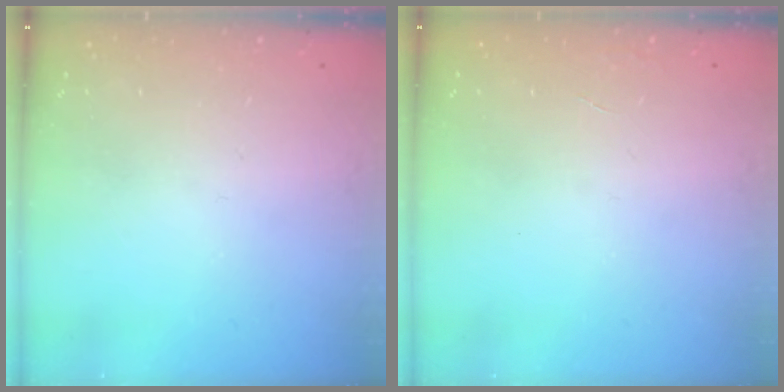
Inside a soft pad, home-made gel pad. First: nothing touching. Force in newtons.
{"total": 0.0}